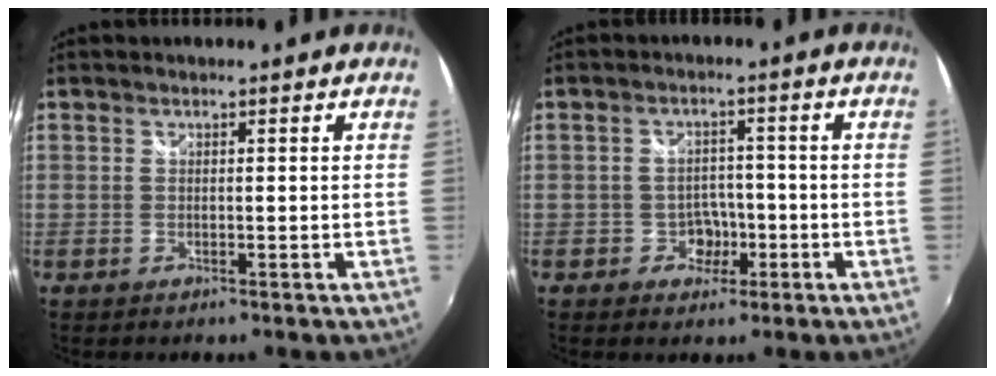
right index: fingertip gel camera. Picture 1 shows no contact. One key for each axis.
{"total": 4.0, "fx": -1.6, "fy": 3.4, "fz": 1.4, "tx": -0.031, "ty": 0.010, "tz": -0.018}